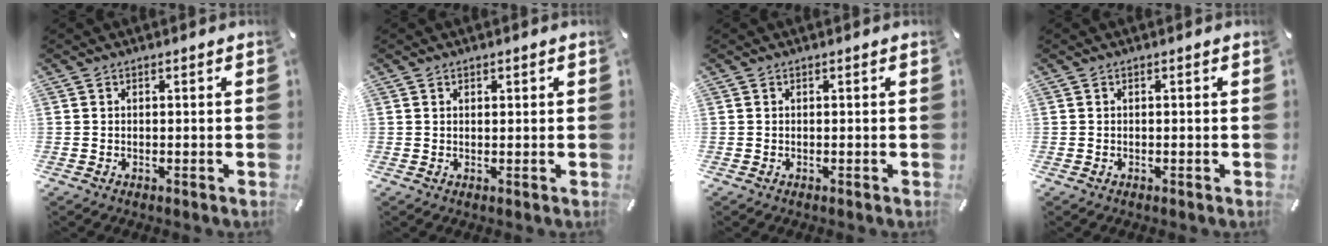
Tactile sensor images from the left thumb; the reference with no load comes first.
{"total": 0.8, "force": [0.4, 0.5, 0.4], "torque": [-0.007, 0.002, 0.008]}
{"total": 0.0}
{"total": 0.0}